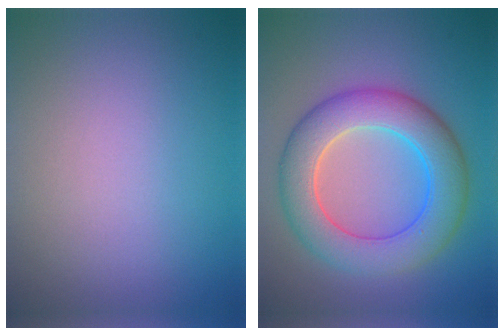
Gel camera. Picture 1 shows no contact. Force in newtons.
{"total": 7.8, "press": 7.8, "slide": 0.2}